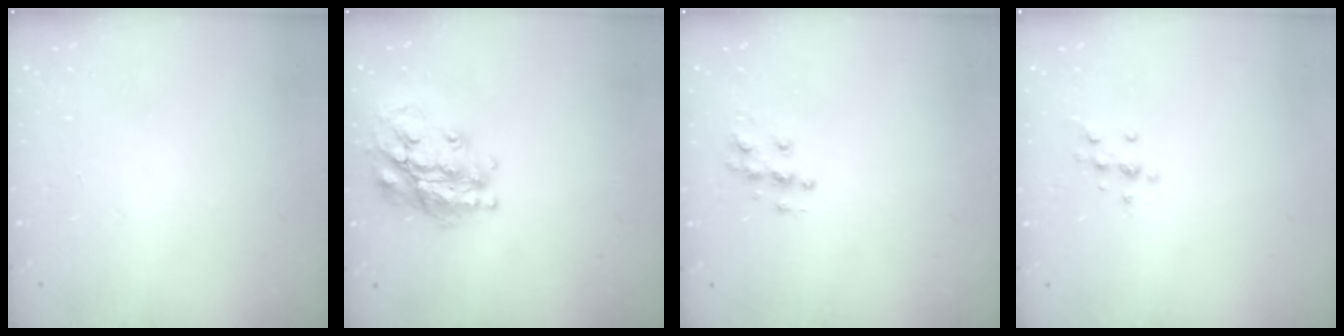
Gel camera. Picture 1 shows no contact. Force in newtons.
{"total": 20.3, "press": 20.3, "slide": 1.6}
{"total": 6.1, "press": 6.1, "slide": 0.3}
{"total": 5.6, "press": 5.6, "slide": 0.6}